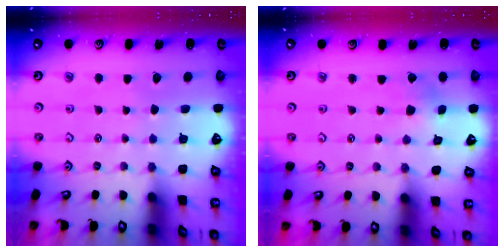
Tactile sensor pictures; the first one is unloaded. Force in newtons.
{"total": 2.0, "press": 2.0, "slide": 0.1}